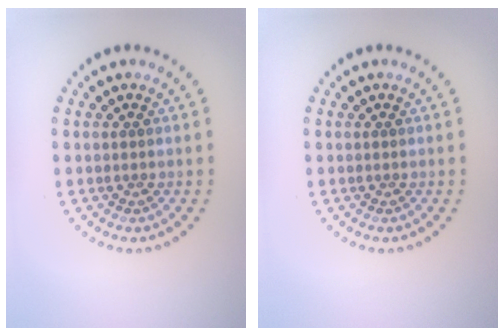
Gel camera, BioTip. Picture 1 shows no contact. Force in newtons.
{"total": 0.0}